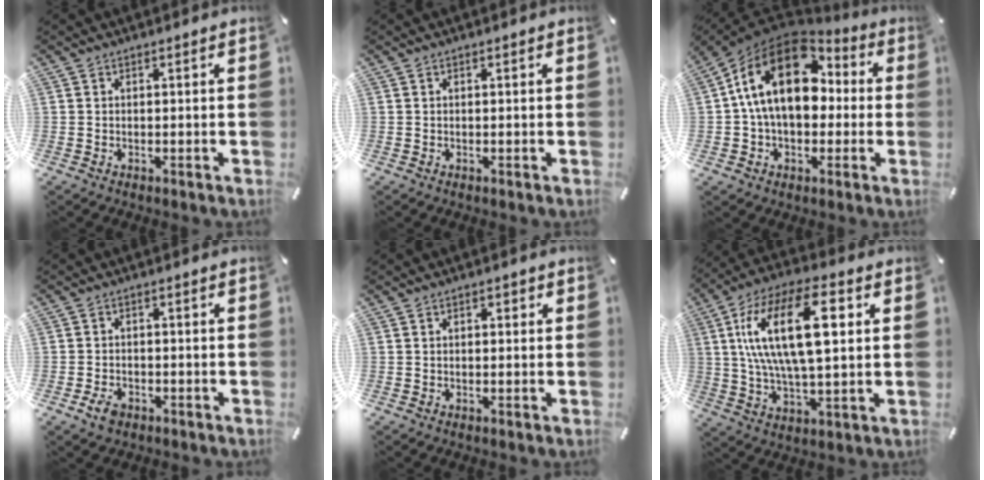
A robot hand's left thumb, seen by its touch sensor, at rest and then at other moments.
{"total": 0.0}
{"total": 19.7, "force": [3.7, 13.2, 14.1], "torque": [-0.266, 0.002, 0.060]}
{"total": 3.3, "force": [-2.0, 2.1, 1.7], "torque": [-0.042, 0.006, -0.041]}
{"total": 1.3, "force": [0.2, 0.8, 1.0], "torque": [-0.020, 0.006, 0.001]}
{"total": 20.9, "force": [5.6, 8.7, 18.2], "torque": [-0.368, -0.001, 0.080]}